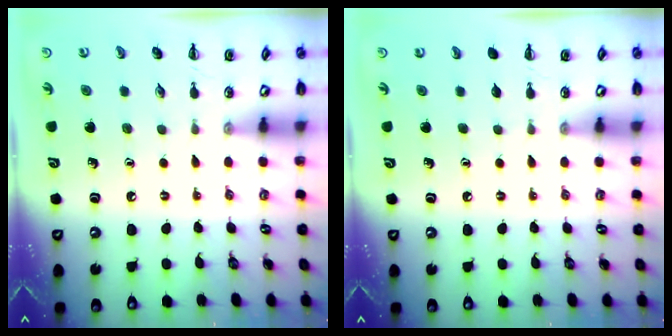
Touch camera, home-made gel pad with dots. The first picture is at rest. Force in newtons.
{"total": 0.0}